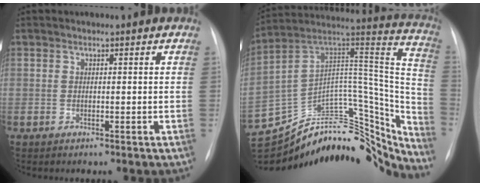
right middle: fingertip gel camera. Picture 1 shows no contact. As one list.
[{"total": 32.4, "force": [-27.5, 13.0, 11.0], "torque": [-0.163, 0.071, -0.375]}]